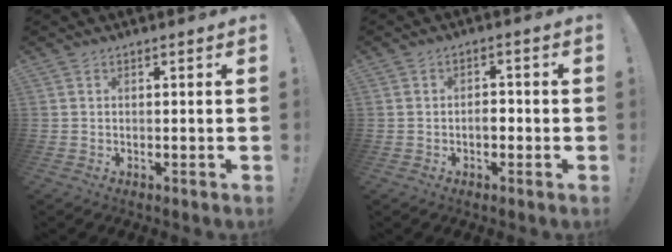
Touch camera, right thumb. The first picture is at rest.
{"total": 3.4, "force": [-1.2, 2.3, 2.1], "torque": [-0.028, 0.007, -0.023]}